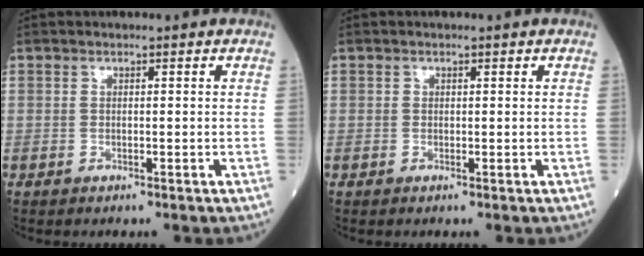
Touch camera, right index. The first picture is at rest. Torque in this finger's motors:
{"motor_torque": [-0.15, 0.11, -0.06, -0.01]}